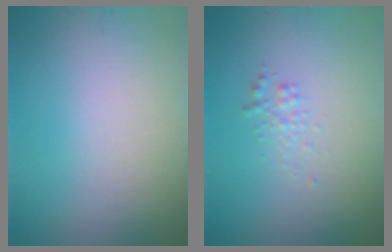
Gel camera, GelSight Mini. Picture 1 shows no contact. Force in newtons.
{"total": 1.0, "press": 1.0, "slide": 0.0}